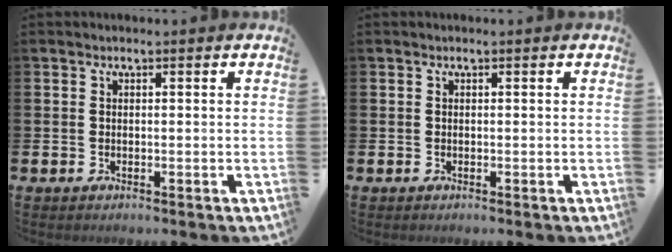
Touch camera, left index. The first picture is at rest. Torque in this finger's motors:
{"motor_torque": [0.00, 0.00, 0.00, 0.01]}